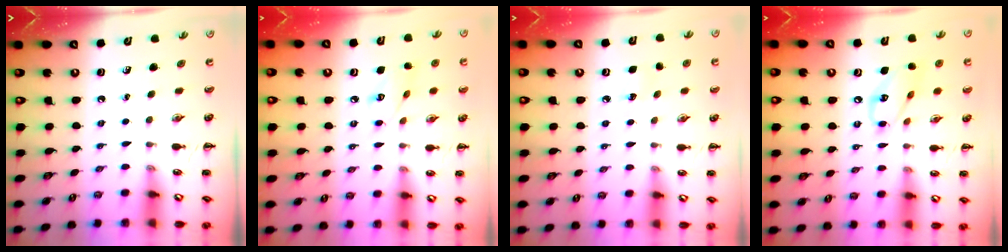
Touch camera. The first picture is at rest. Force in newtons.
{"total": 5.9, "press": 5.8, "slide": 0.8}
{"total": 5.2, "press": 5.0, "slide": 1.6}
{"total": 11.3, "press": 11.1, "slide": 2.0}